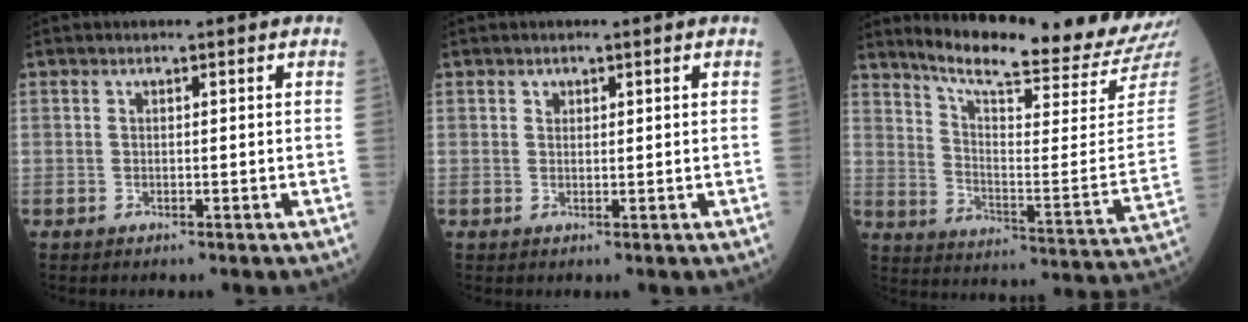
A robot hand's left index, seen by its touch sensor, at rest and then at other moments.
{"total": 0.8, "force": [0.5, 0.6, 0.2], "torque": [-0.003, -0.004, 0.008]}
{"total": 22.0, "force": [20.7, -1.4, 7.1], "torque": [-0.130, -0.118, 0.279]}